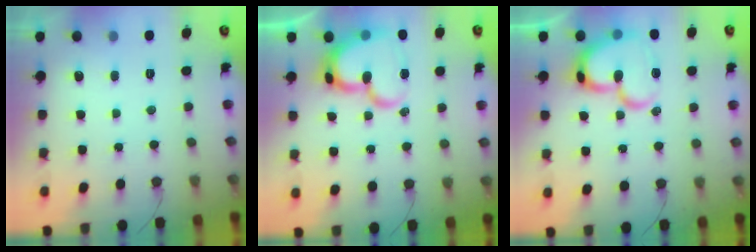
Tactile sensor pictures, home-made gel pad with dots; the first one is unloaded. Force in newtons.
{"total": 17.1, "press": 17.0, "slide": 1.5}
{"total": 18.9, "press": 18.8, "slide": 1.9}